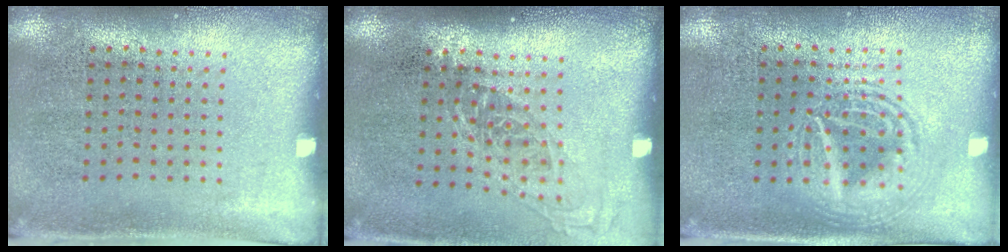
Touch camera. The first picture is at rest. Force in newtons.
{"total": 1.3, "press": 1.1, "slide": 0.8}
{"total": 2.9, "press": 2.9, "slide": 0.4}